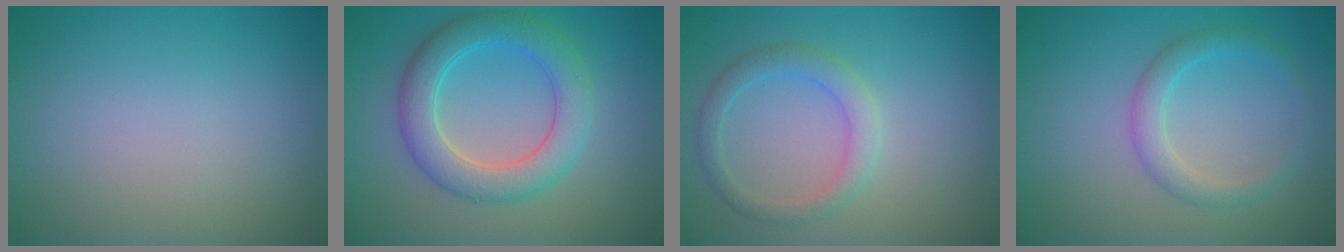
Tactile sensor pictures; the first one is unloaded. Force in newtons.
{"total": 5.3, "press": 5.3, "slide": 0.2}
{"total": 2.5, "press": 2.5, "slide": 0.3}
{"total": 2.4, "press": 2.4, "slide": 0.0}